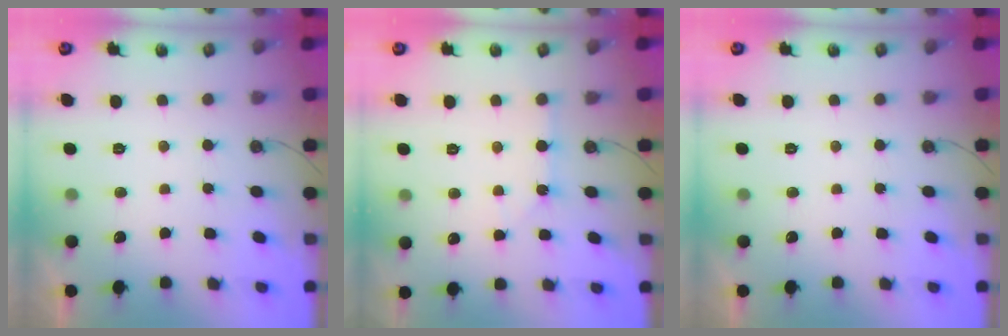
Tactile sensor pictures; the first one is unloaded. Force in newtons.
{"total": 1.8, "press": 1.8, "slide": 0.1}
{"total": 0.0}